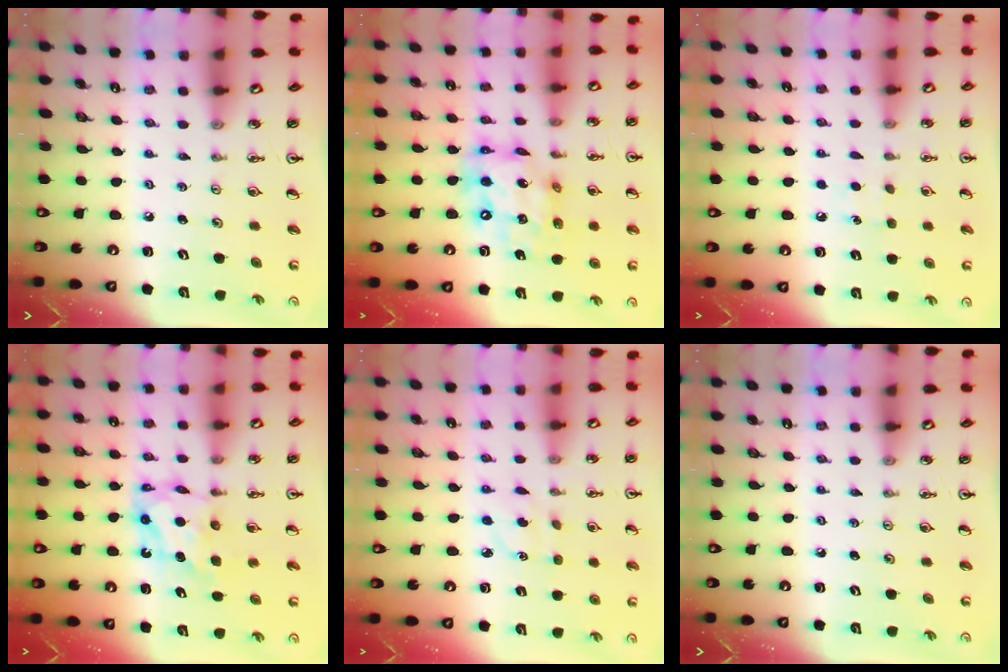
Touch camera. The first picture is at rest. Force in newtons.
{"total": 14.1, "press": 14.1, "slide": 0.9}
{"total": 5.8, "press": 5.8, "slide": 0.7}
{"total": 6.5, "press": 6.5, "slide": 0.2}
{"total": 3.3, "press": 3.2, "slide": 0.7}
{"total": 0.0}